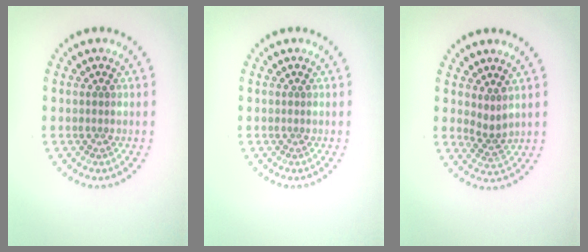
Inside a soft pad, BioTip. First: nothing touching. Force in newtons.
{"total": 0.0}
{"total": 1.8, "press": 1.2, "slide": 1.4}